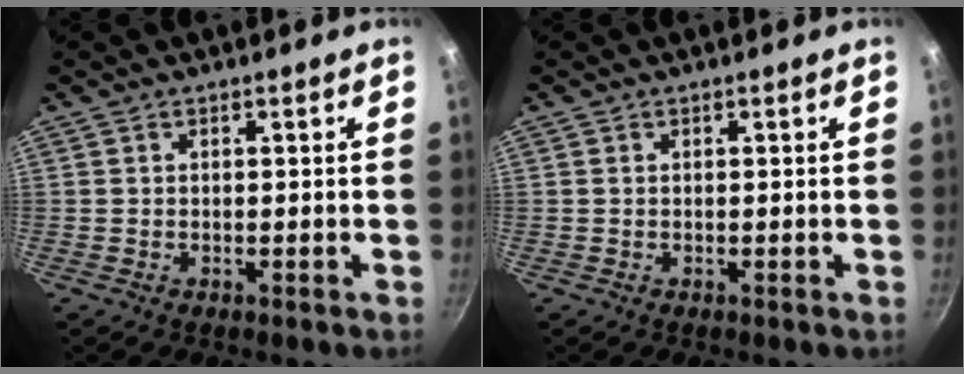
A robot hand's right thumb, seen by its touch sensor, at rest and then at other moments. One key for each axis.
{"total": 0.0}